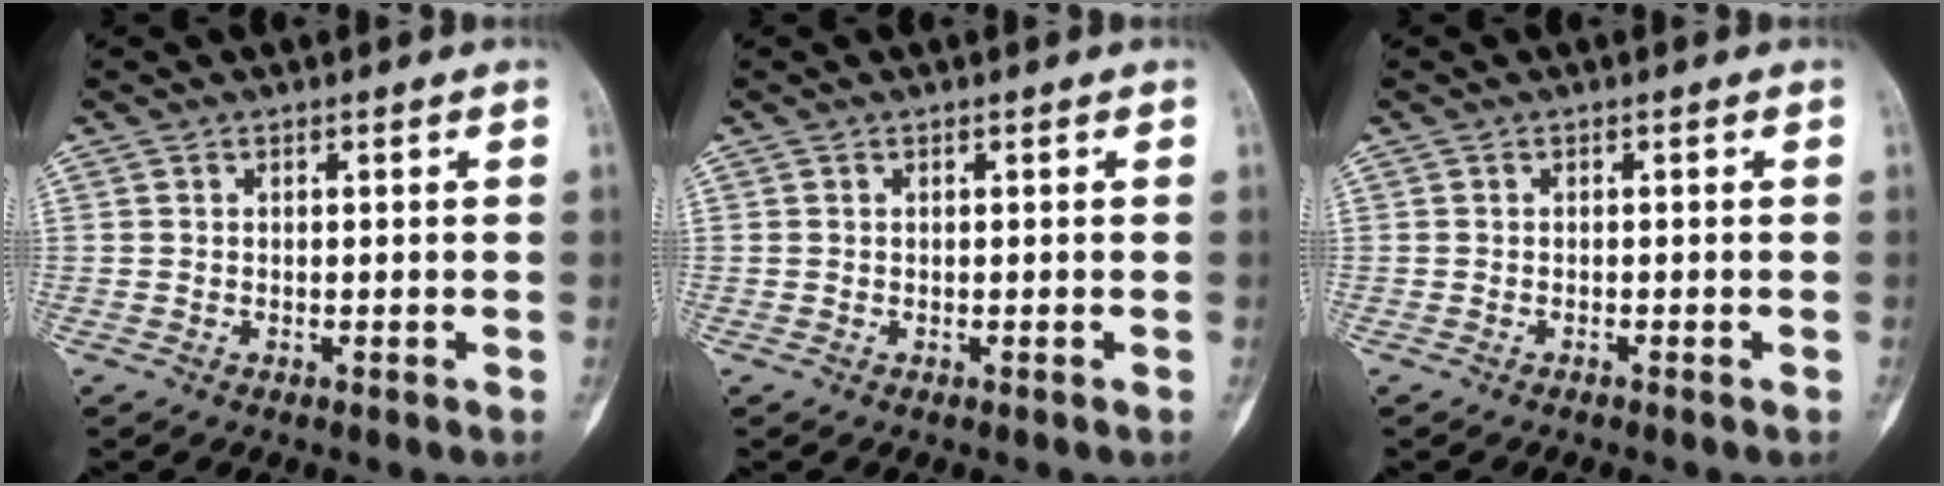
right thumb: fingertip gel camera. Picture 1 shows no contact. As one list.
[{"total": 0.0}, {"total": 0.0}]